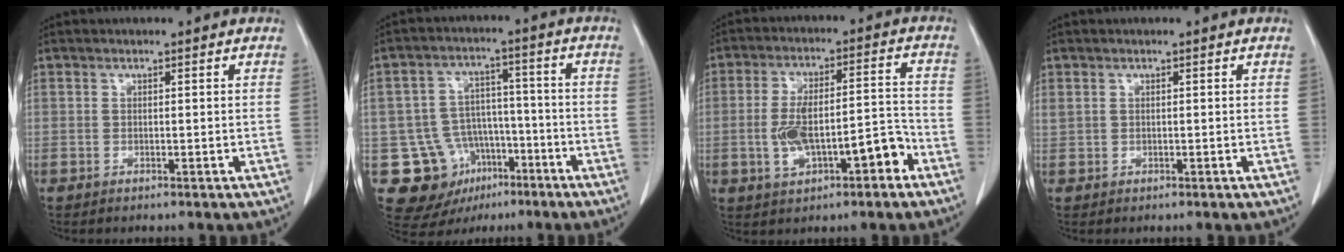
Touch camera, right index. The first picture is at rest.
{"total": 11.8, "force": [-5.2, 9.9, 3.6], "torque": [-0.060, 0.041, -0.064]}
{"total": 10.8, "force": [-3.8, 3.8, 9.3], "torque": [-0.164, 0.032, -0.052]}
{"total": 0.9, "force": [0.5, 0.7, 0.3], "torque": [-0.009, 0.021, 0.014]}